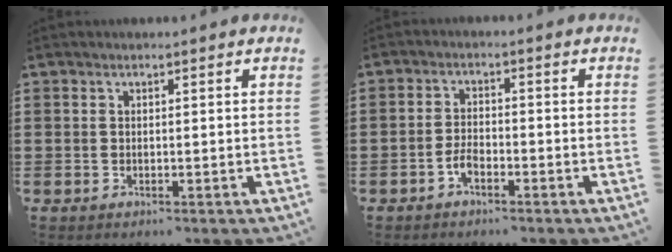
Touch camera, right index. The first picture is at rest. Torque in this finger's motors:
{"motor_torque": [1.10, 1.04, 0.16, 0.01]}